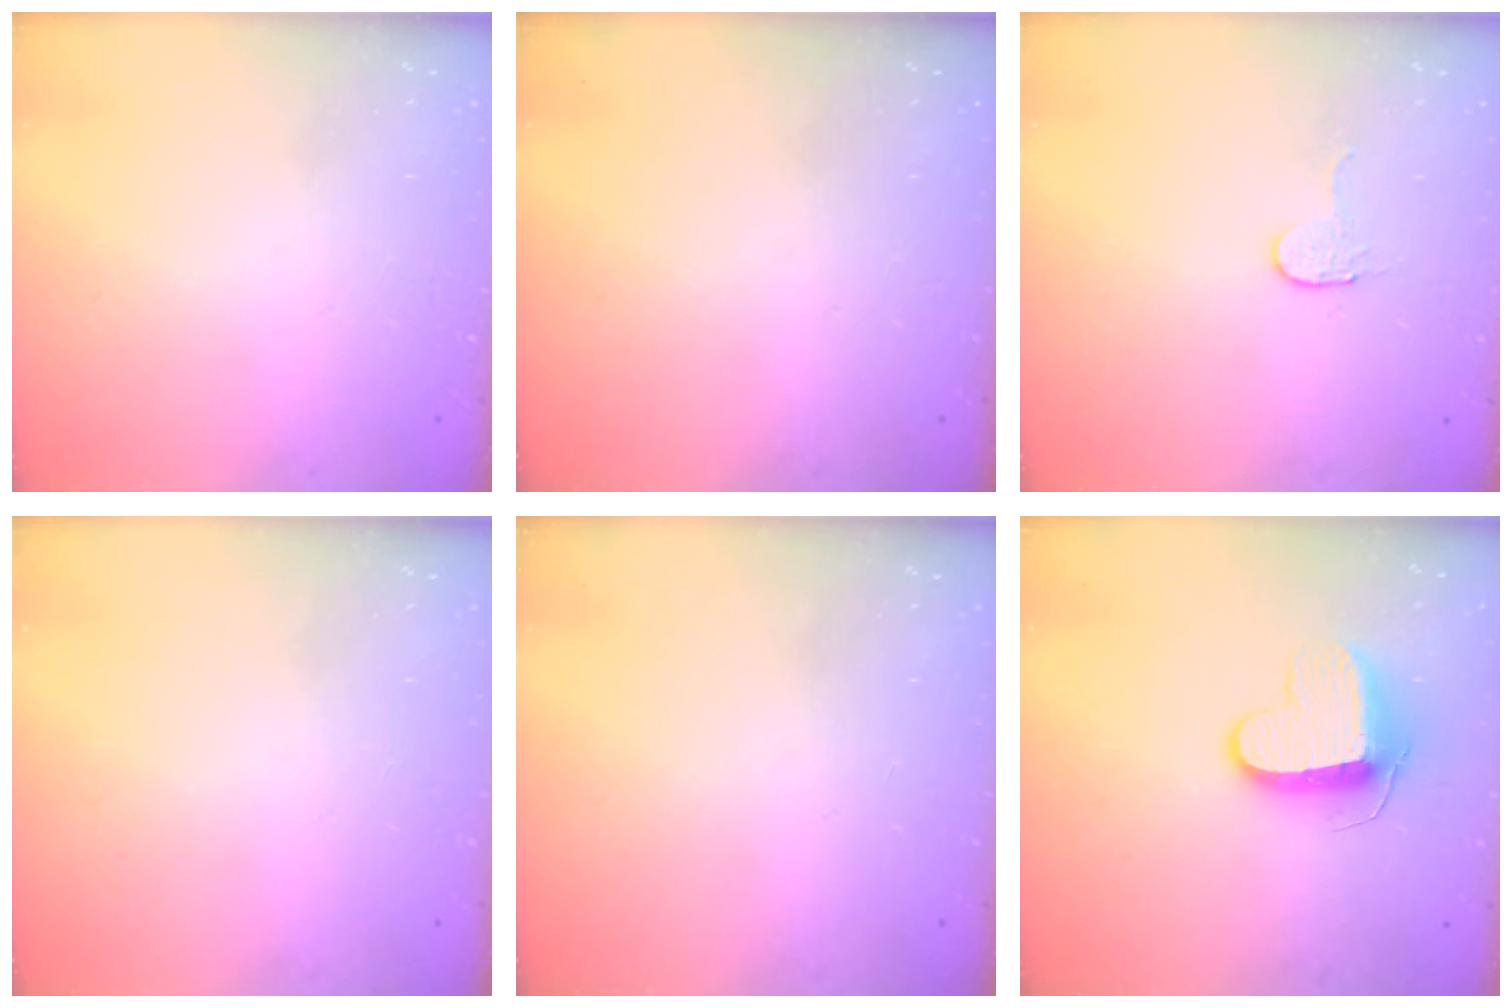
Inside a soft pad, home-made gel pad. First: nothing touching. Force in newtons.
{"total": 0.0}
{"total": 2.7, "press": 2.7, "slide": 0.2}
{"total": 0.0}
{"total": 0.0}
{"total": 9.9, "press": 9.9, "slide": 0.3}